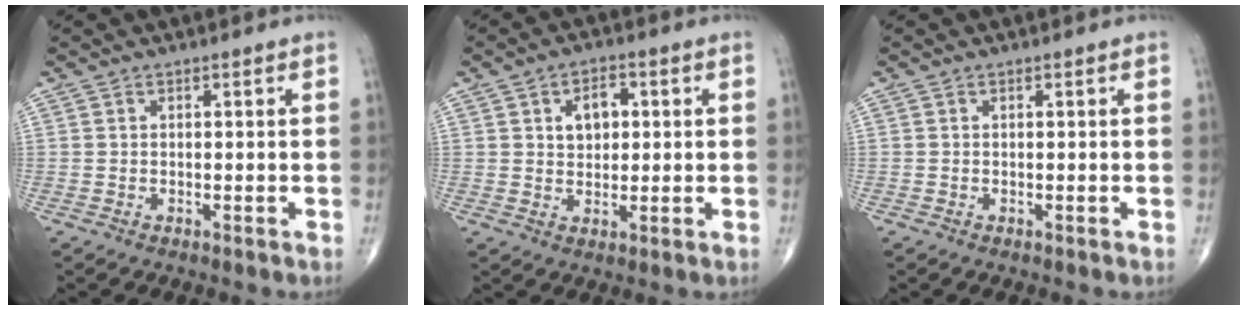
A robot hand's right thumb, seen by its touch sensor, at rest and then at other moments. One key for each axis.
{"total": 5.6, "fx": 1.4, "fy": 3.8, "fz": 3.9, "tx": -0.036, "ty": 0.001, "tz": 0.020}
{"total": 0.0}